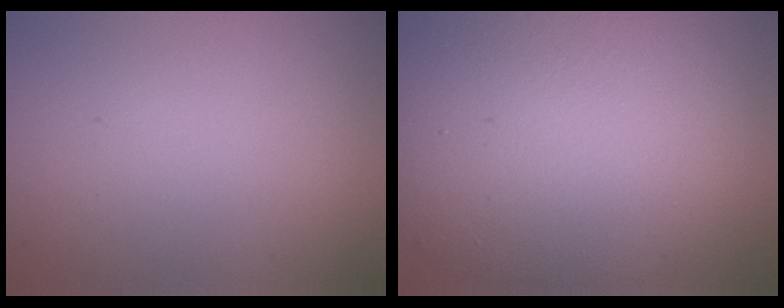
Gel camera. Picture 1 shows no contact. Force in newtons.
{"total": 11.7, "press": 11.6, "slide": 1.1}